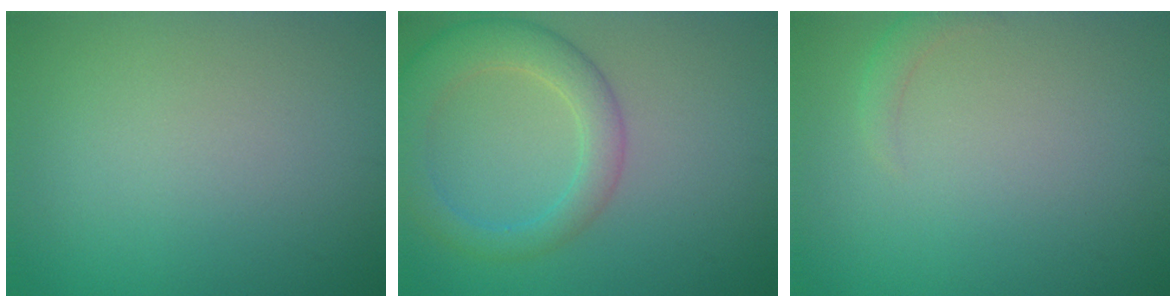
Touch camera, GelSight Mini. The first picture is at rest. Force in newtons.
{"total": 4.6, "press": 4.6, "slide": 0.2}
{"total": 1.2, "press": 1.1, "slide": 0.2}